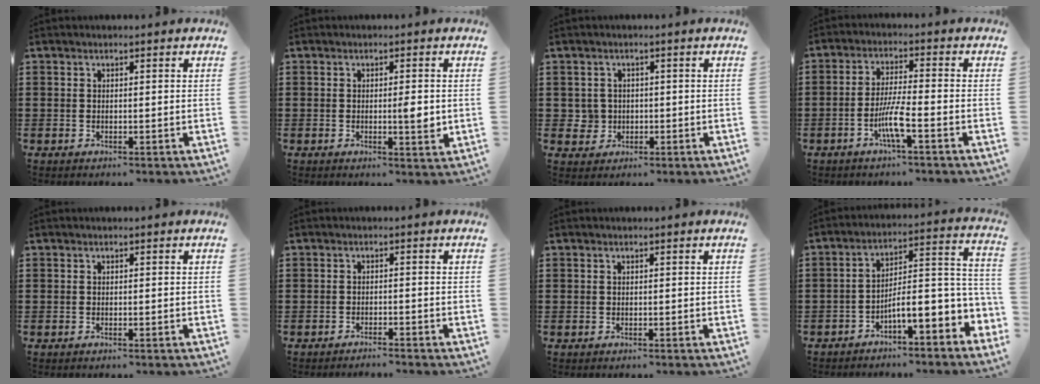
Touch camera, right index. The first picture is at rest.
{"total": 3.3, "force": [-0.1, 0.5, 3.2], "torque": [-0.056, -0.004, -0.002]}
{"total": 2.4, "force": [-0.2, 2.4, 0.5], "torque": [-0.021, 0.006, -0.006]}
{"total": 5.9, "force": [-2.7, 0.4, 5.2], "torque": [-0.108, -0.012, -0.053]}
{"total": 0.0}
{"total": 1.3, "force": [-1.3, -0.1, 0.1], "torque": [-0.005, 0.002, -0.026]}
{"total": 0.0}
{"total": 7.5, "force": [-3.8, 1.9, 6.2], "torque": [-0.099, -0.027, -0.075]}